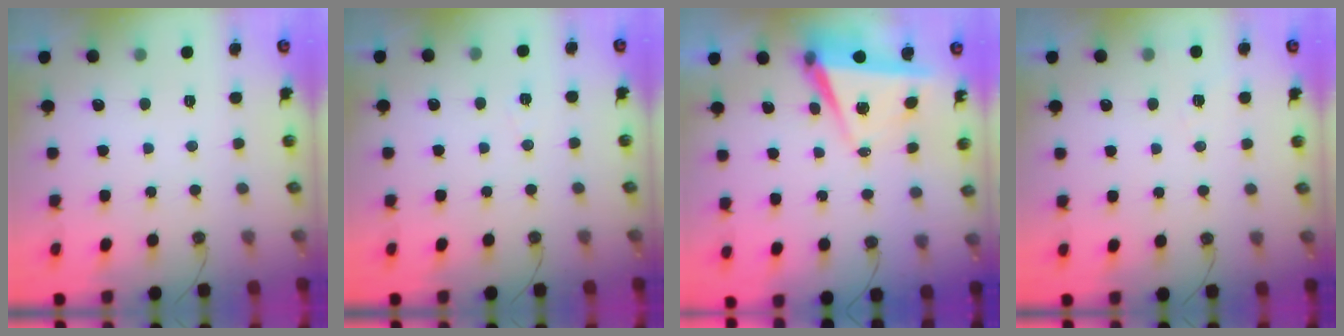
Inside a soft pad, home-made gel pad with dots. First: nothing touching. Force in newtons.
{"total": 5.5, "press": 3.2, "slide": 4.5}
{"total": 5.9, "press": 4.2, "slide": 4.1}
{"total": 3.6, "press": 3.4, "slide": 1.3}